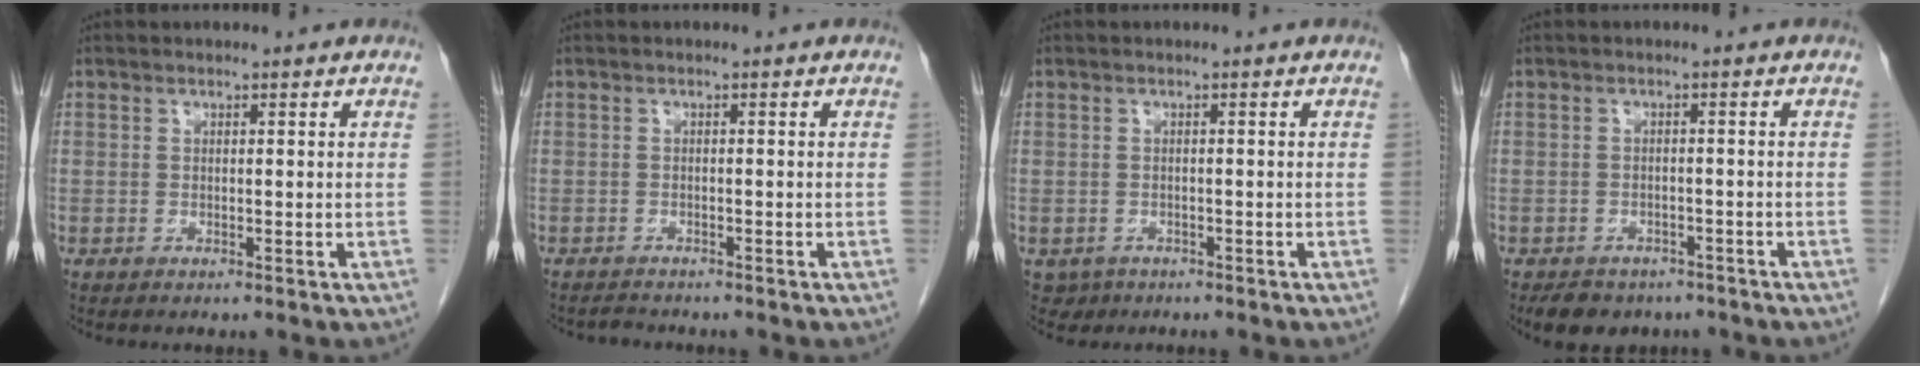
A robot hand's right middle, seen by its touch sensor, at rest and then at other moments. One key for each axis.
{"total": 1.6, "fx": -1.6, "fy": 0.3, "fz": 0.0, "tx": -0.003, "ty": -0.007, "tz": -0.025}
{"total": 2.0, "fx": -1.2, "fy": 1.7, "fz": 0.1, "tx": -0.004, "ty": 0.005, "tz": -0.014}
{"total": 6.0, "fx": -4.7, "fy": 3.3, "fz": 1.6, "tx": -0.026, "ty": 0.001, "tz": -0.061}